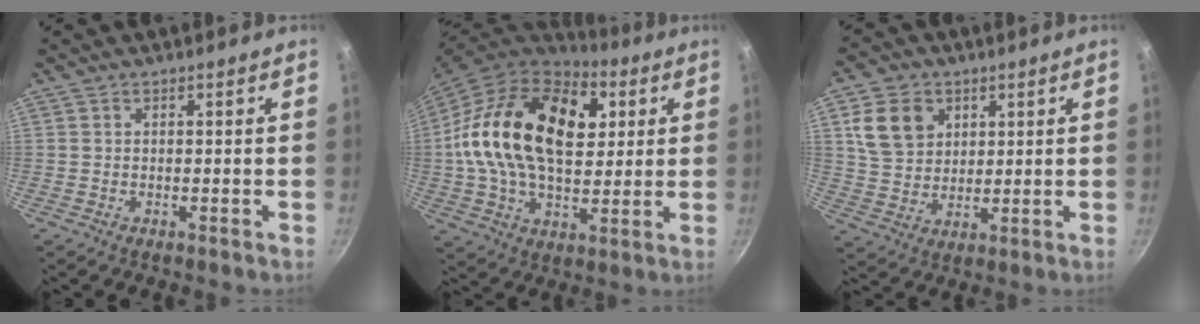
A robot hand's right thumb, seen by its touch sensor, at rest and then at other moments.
{"total": 27.3, "force": [6.1, 16.7, 20.7], "torque": [-0.350, 0.011, 0.089]}
{"total": 10.1, "force": [3.6, 8.1, 4.9], "torque": [-0.065, -0.007, 0.071]}